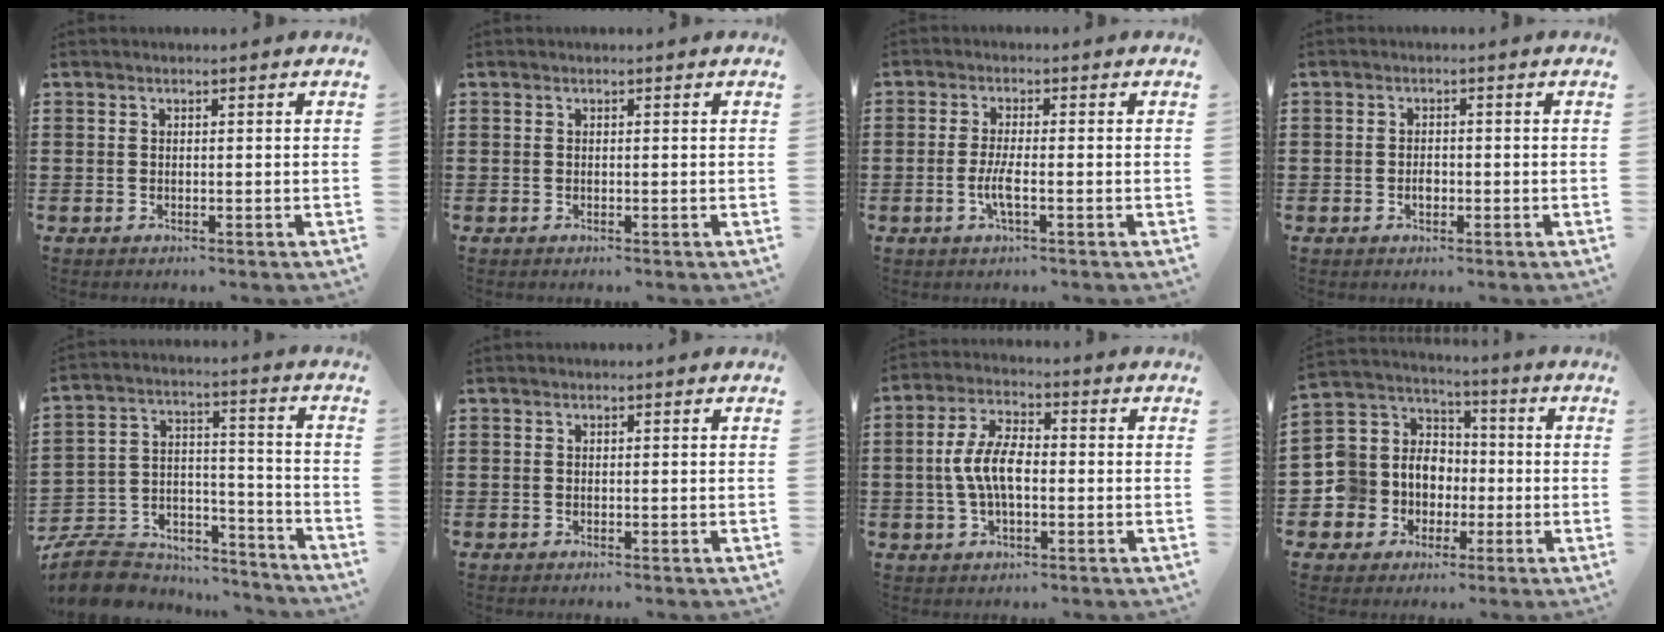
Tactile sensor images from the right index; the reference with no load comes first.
{"total": 0.0}
{"total": 3.5, "force": [-1.2, 0.5, 3.2], "torque": [-0.078, -0.009, -0.028]}
{"total": 1.6, "force": [-0.5, 1.0, 1.1], "torque": [-0.022, 0.002, -0.009]}
{"total": 9.0, "force": [-7.9, 3.8, 2.2], "torque": [-0.059, 0.020, -0.156]}
{"total": 0.0}
{"total": 7.4, "force": [-0.6, 3.4, 6.5], "torque": [-0.143, 0.000, -0.018]}
{"total": 8.2, "force": [-1.0, 8.1, 1.3], "torque": [-0.083, -0.008, -0.016]}